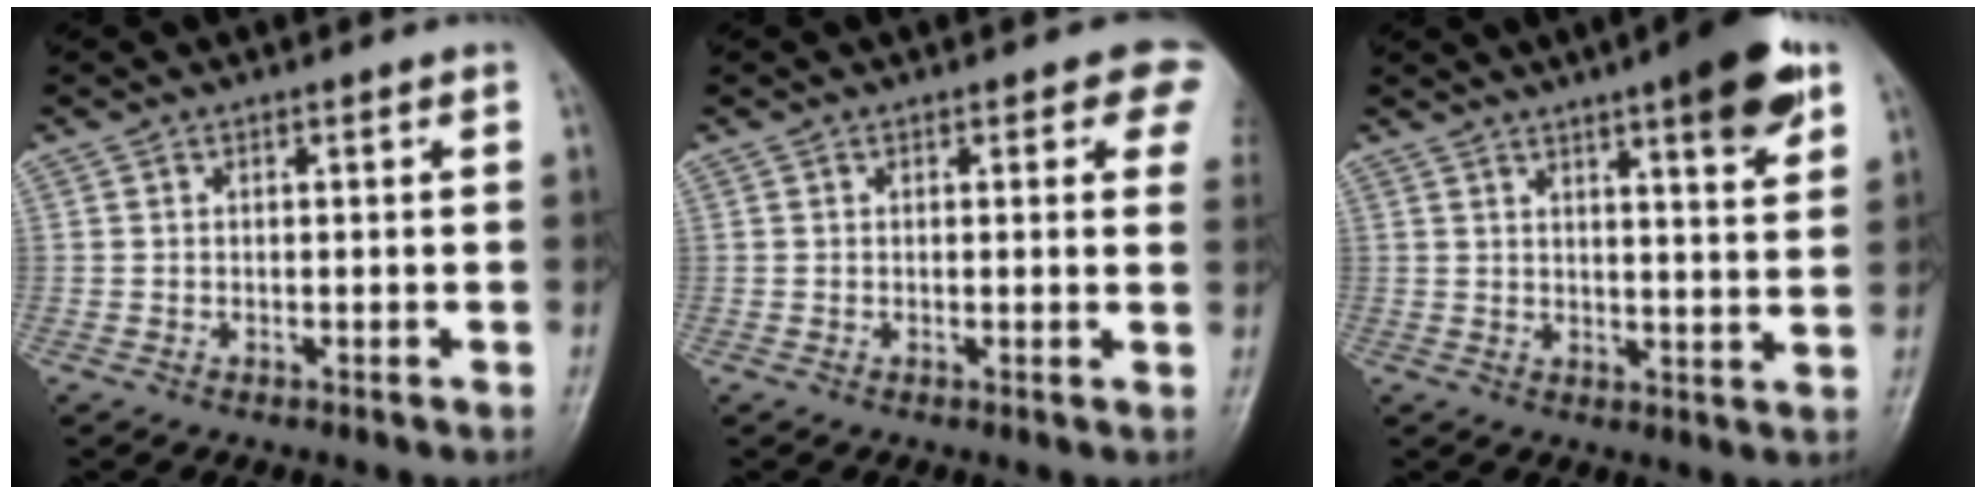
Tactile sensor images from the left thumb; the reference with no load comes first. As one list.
[{"total": 4.8, "force": [2.5, 2.3, 3.4], "torque": [-0.003, -0.005, 0.017]}, {"total": 11.2, "force": [6.4, 2.1, 9.0], "torque": [-0.107, -0.026, 0.082]}]